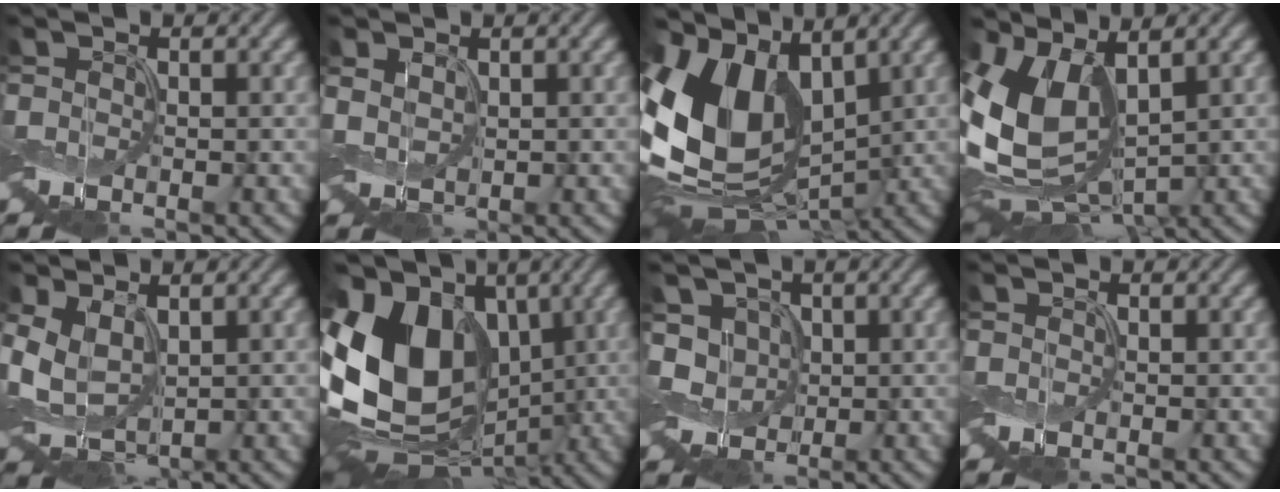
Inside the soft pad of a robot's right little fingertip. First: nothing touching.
{"total": 1.2, "force": [0.5, 1.0, 0.6], "torque": [-0.022, 0.000, 0.011]}
{"total": 14.4, "force": [1.1, 9.4, 10.8], "torque": [-0.229, 0.020, 0.003]}
{"total": 11.2, "force": [1.8, 6.8, 8.7], "torque": [-0.205, -0.008, 0.037]}
{"total": 4.3, "force": [0.6, 2.9, 3.1], "torque": [-0.082, -0.003, 0.010]}
{"total": 17.0, "force": [0.5, 12.4, 11.6], "torque": [-0.225, 0.020, -0.001]}
{"total": 3.8, "force": [0.0, 3.2, 1.9], "torque": [-0.043, -0.001, -0.008]}
{"total": 0.0}